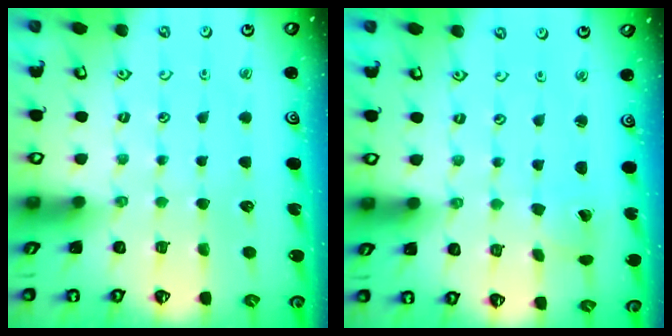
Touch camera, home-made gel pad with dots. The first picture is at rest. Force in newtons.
{"total": 1.7, "press": 1.7, "slide": 0.1}